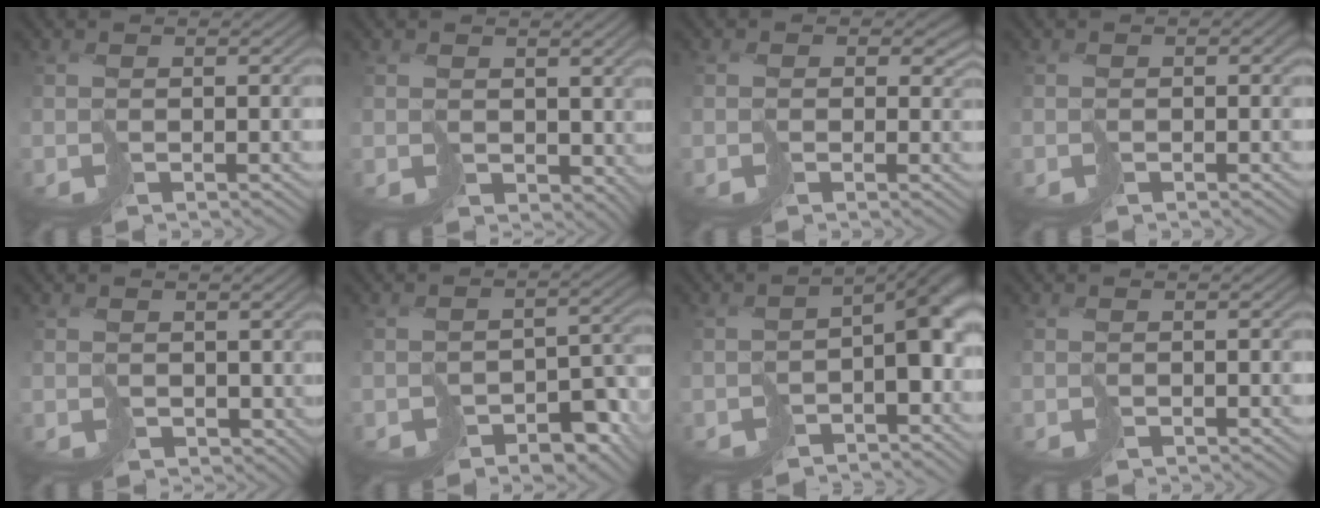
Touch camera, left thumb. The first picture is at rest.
{"total": 3.4, "force": [1.4, 2.7, 1.6], "torque": [-0.042, -0.011, 0.031]}
{"total": 2.1, "force": [0.4, 1.9, 0.7], "torque": [-0.013, -0.001, 0.006]}
{"total": 1.5, "force": [0.3, 1.2, 0.9], "torque": [-0.012, -0.001, 0.003]}
{"total": 2.1, "force": [0.9, 1.8, 0.5], "torque": [-0.016, -0.007, 0.020]}
{"total": 8.0, "force": [-5.4, 4.7, 3.6], "torque": [-0.040, -0.013, -0.064]}
{"total": 7.5, "force": [-2.8, 4.1, 5.6], "torque": [-0.079, -0.019, -0.035]}
{"total": 0.0}